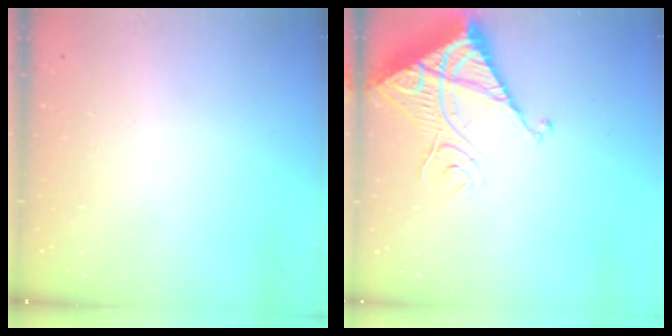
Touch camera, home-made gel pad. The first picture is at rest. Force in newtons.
{"total": 13.1, "press": 13.0, "slide": 1.5}